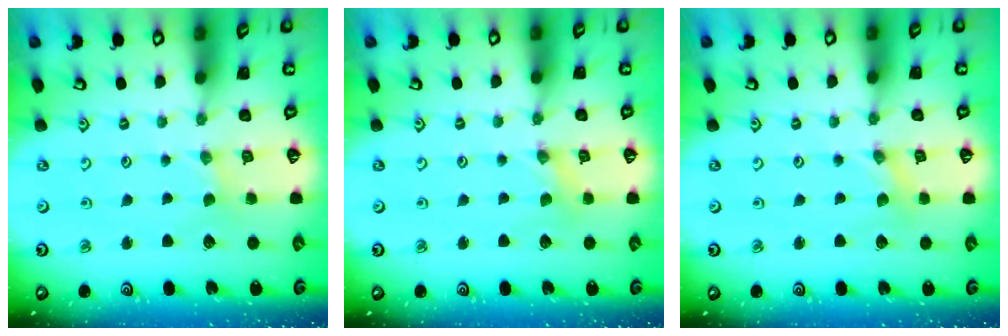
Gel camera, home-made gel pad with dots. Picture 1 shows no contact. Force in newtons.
{"total": 0.0}
{"total": 0.0}